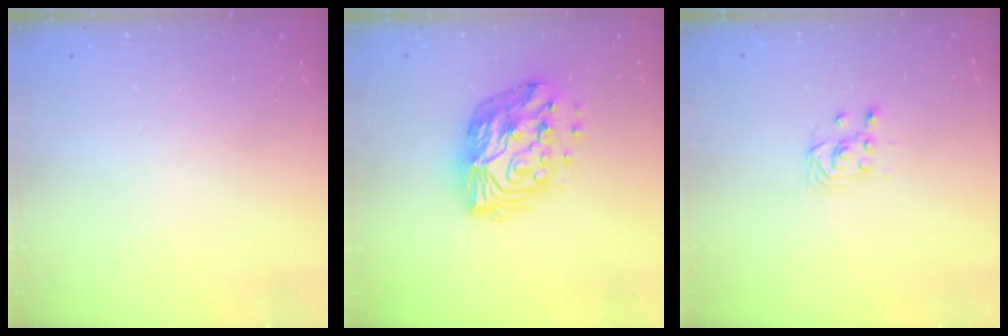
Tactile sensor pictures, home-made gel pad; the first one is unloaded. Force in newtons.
{"total": 15.0, "press": 15.0, "slide": 1.5}
{"total": 3.2, "press": 2.9, "slide": 1.4}